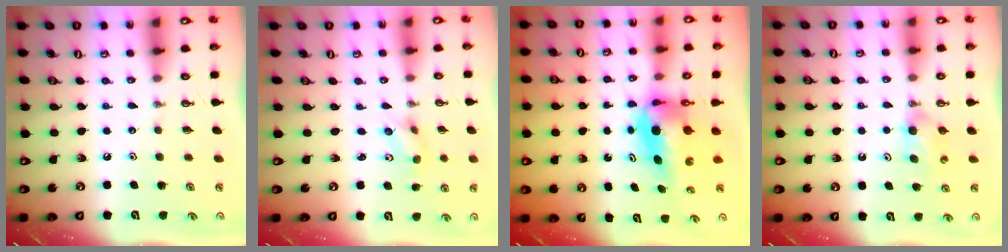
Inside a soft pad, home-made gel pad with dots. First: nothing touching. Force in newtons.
{"total": 2.8, "press": 2.6, "slide": 1.1}
{"total": 7.3, "press": 6.7, "slide": 2.8}
{"total": 5.0, "press": 4.6, "slide": 1.9}